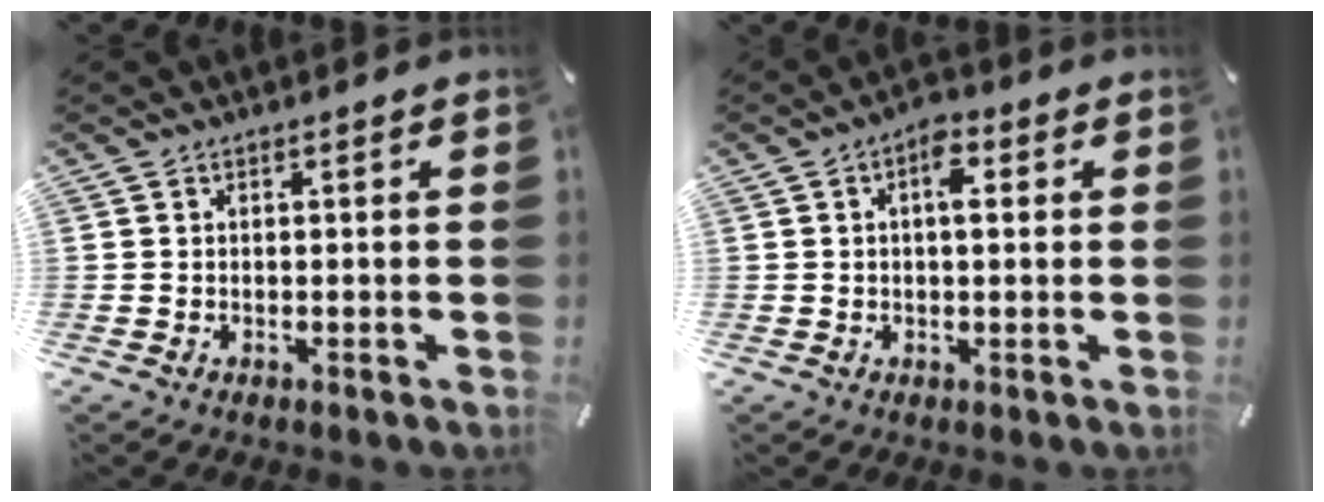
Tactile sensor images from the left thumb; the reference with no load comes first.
{"total": 4.9, "force": [1.1, 2.6, 3.9], "torque": [-0.042, -0.005, 0.009]}